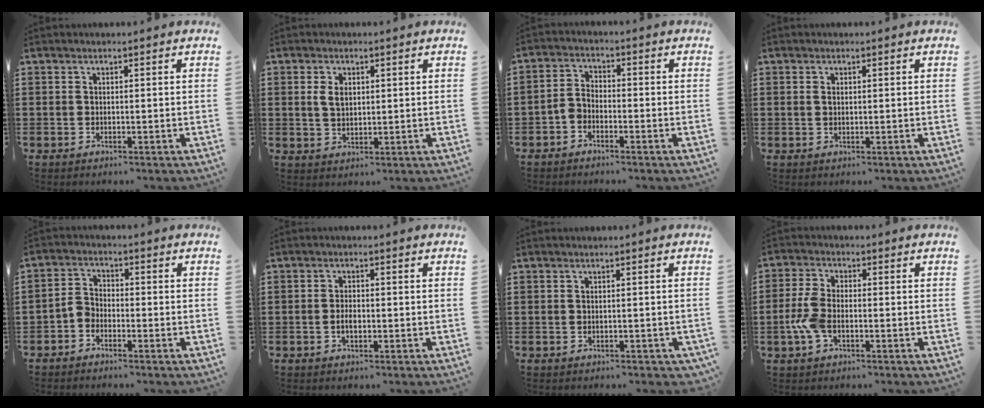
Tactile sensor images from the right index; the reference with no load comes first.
{"total": 2.8, "force": [0.6, 1.7, 2.1], "torque": [-0.046, 0.007, 0.010]}
{"total": 2.7, "force": [-2.2, 1.3, 0.8], "torque": [-0.026, 0.007, -0.048]}
{"total": 0.6, "force": [0.1, 0.3, 0.5], "torque": [-0.012, 0.000, 0.001]}
{"total": 2.8, "force": [-2.0, 1.7, 1.0], "torque": [-0.033, 0.008, -0.044]}
{"total": 2.0, "force": [-0.5, 1.0, 1.6], "torque": [-0.039, 0.000, -0.012]}
{"total": 0.5, "force": [-0.4, 0.2, 0.3], "torque": [-0.008, -0.003, -0.009]}
{"total": 5.4, "force": [-1.7, 2.8, 4.4], "torque": [-0.110, -0.004, -0.038]}